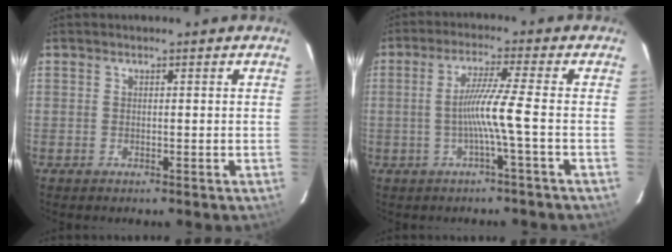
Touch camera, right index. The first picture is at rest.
{"total": 6.3, "force": [-1.7, -1.8, 5.7], "torque": [-0.119, -0.003, -0.029]}